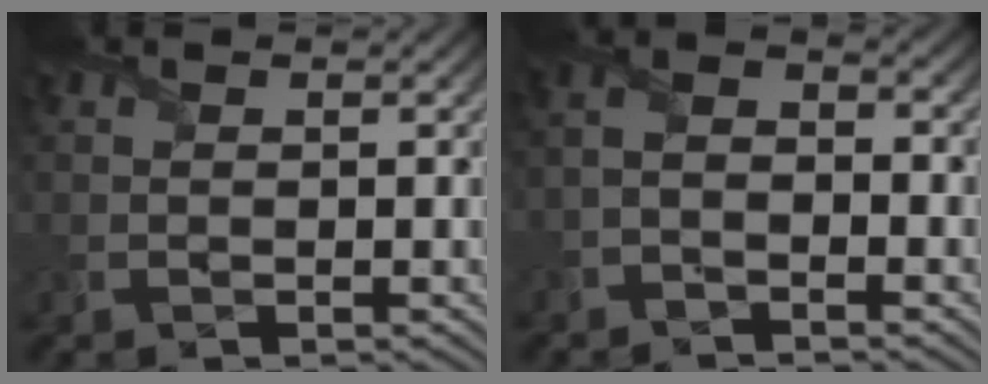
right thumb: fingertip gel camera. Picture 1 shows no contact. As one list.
[{"total": 2.6, "force": [-1.9, 1.2, 1.5], "torque": [-0.033, 0.008, -0.046]}]